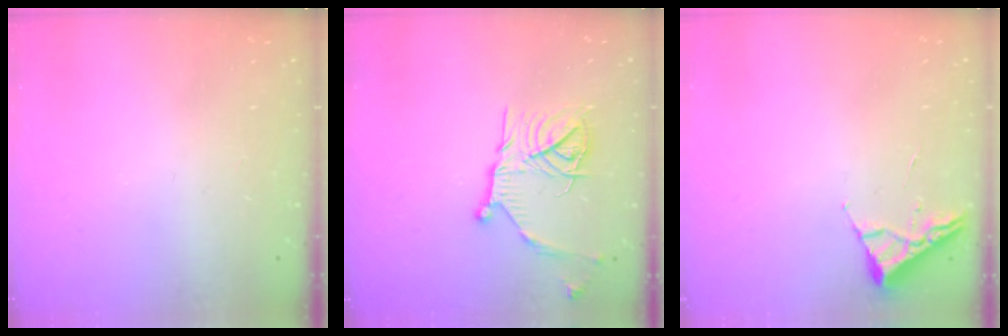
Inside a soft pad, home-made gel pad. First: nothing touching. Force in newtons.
{"total": 18.0, "press": 18.0, "slide": 1.5}
{"total": 2.6, "press": 2.6, "slide": 0.3}